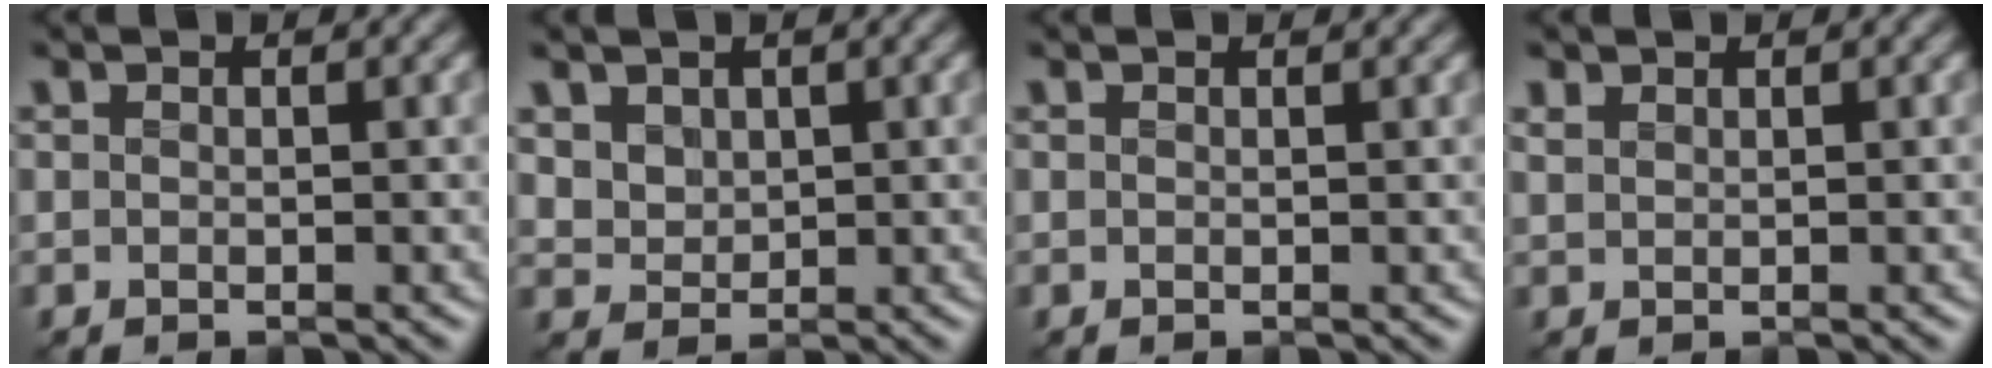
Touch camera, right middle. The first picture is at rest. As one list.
[{"total": 3.4, "force": [1.6, 2.6, 1.6], "torque": [-0.059, 0.000, 0.044]}, {"total": 0.6, "force": [0.5, 0.1, 0.2], "torque": [-0.006, -0.004, 0.008]}, {"total": 0.8, "force": [0.6, 0.4, 0.2], "torque": [-0.012, 0.000, 0.016]}]